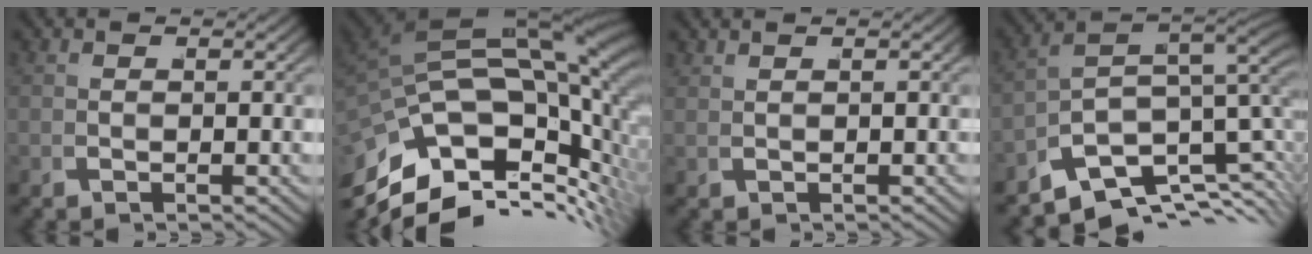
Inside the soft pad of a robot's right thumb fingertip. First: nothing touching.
{"total": 19.4, "force": [-1.0, 13.0, 14.4], "torque": [-0.228, 0.004, -0.019]}
{"total": 0.9, "force": [0.8, -0.1, 0.2], "torque": [0.004, 0.004, 0.020]}
{"total": 14.0, "force": [-2.2, 9.6, 9.9], "torque": [-0.167, -0.022, -0.039]}